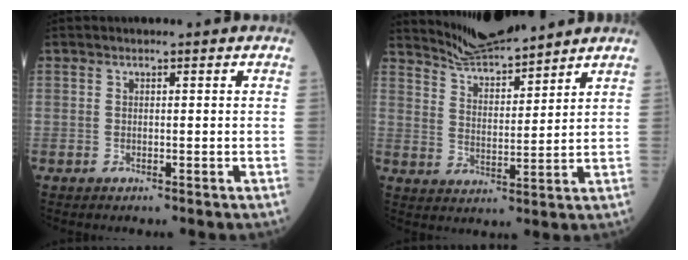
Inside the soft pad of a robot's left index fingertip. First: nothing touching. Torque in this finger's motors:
{"motor_torque": [-0.35, -0.56, -0.22, -0.21]}